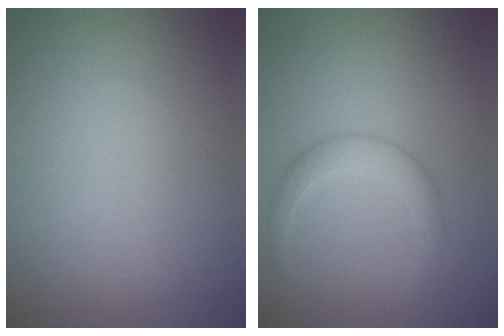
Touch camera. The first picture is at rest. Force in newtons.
{"total": 2.3, "press": 2.3, "slide": 0.1}